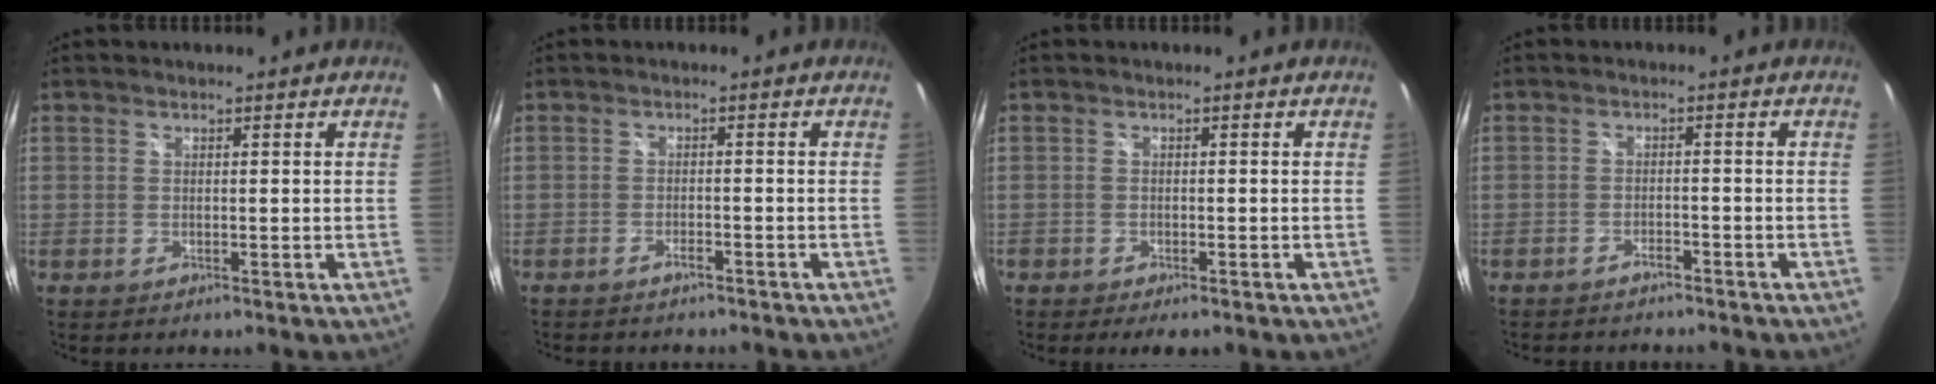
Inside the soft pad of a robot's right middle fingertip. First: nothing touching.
{"total": 2.7, "force": [-2.4, 0.7, 1.0], "torque": [-0.029, -0.004, -0.038]}
{"total": 2.8, "force": [-2.2, 0.9, 1.6], "torque": [-0.032, -0.014, -0.034]}
{"total": 4.7, "force": [-4.3, 1.4, 1.4], "torque": [-0.044, -0.005, -0.062]}